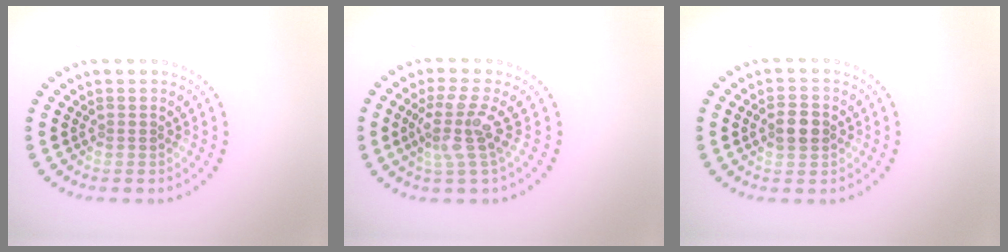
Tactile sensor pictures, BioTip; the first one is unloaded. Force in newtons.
{"total": 3.4, "press": 2.5, "slide": 2.3}
{"total": 2.9, "press": 2.9, "slide": 0.0}